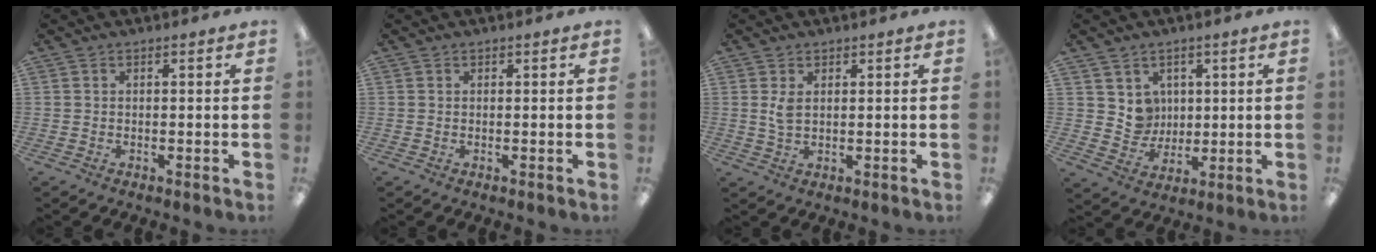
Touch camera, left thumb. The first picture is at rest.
{"total": 0.0}
{"total": 3.3, "force": [1.1, 1.9, 2.4], "torque": [-0.052, -0.002, 0.014]}
{"total": 6.6, "force": [3.5, 5.6, -0.2], "torque": [0.002, -0.030, 0.066]}